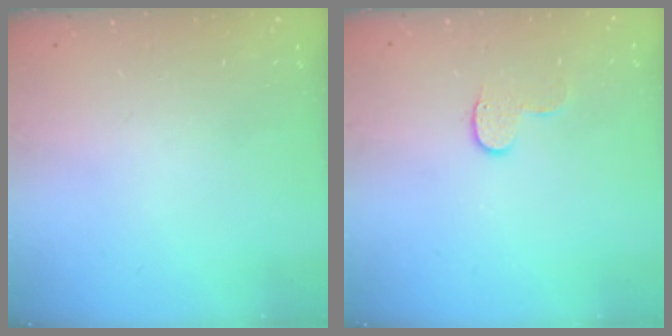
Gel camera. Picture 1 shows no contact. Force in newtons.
{"total": 6.0, "press": 6.0, "slide": 0.6}